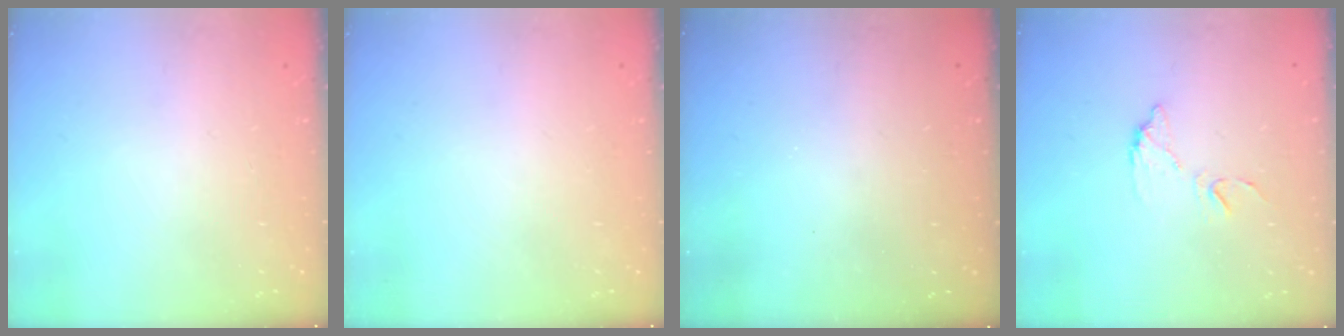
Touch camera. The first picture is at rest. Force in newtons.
{"total": 0.0}
{"total": 3.0, "press": 3.0, "slide": 0.3}
{"total": 8.1, "press": 8.1, "slide": 0.3}